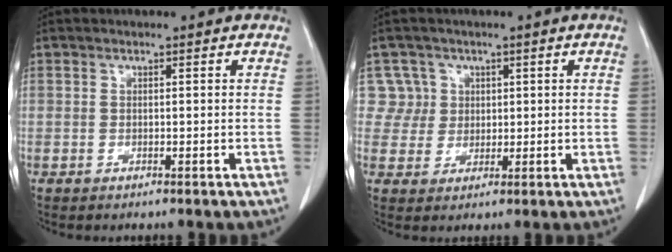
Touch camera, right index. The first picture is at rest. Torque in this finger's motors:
{"motor_torque": [-0.29, 0.23, -0.12, -0.02]}